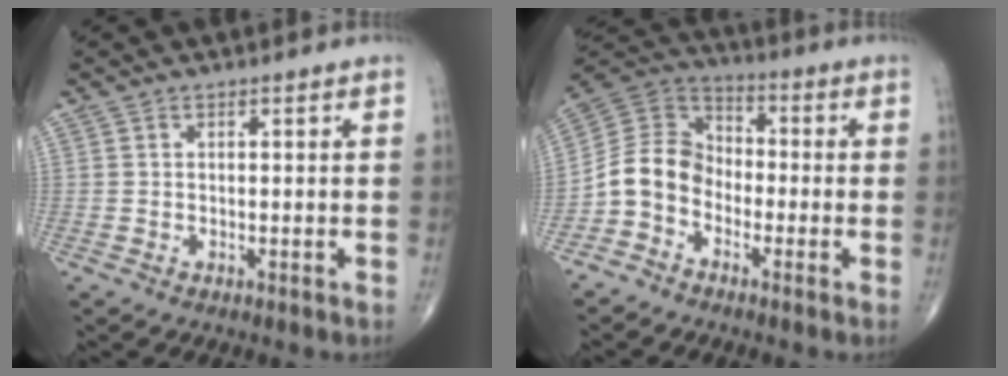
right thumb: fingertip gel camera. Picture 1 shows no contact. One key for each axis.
{"total": 9.5, "fx": -3.7, "fy": 7.4, "fz": 4.5, "tx": -0.073, "ty": 0.056, "tz": -0.088}